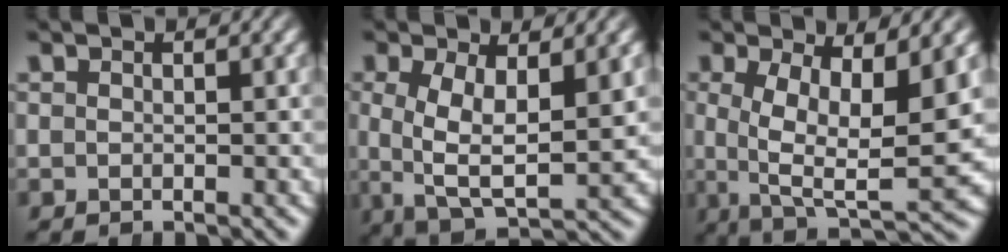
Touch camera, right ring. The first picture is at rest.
{"total": 6.3, "force": [-0.5, 3.7, 5.1], "torque": [-0.110, -0.039, 0.012]}
{"total": 9.2, "force": [-0.7, 4.1, 8.2], "torque": [-0.142, -0.048, 0.013]}